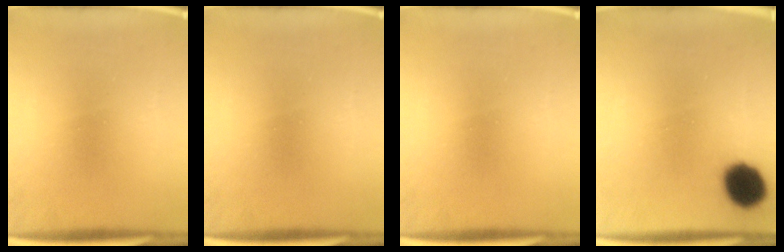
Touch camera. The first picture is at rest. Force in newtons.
{"total": 0.0}
{"total": 0.0}
{"total": 11.0}